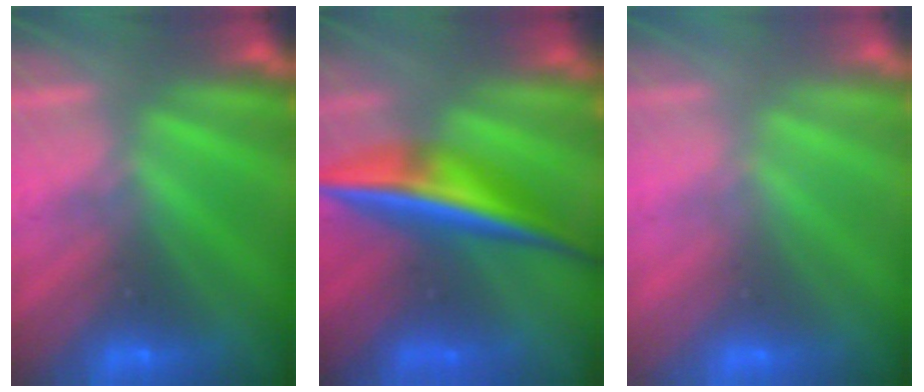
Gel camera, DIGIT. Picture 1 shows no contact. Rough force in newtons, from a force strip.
{"total": 7.3}
{"total": 2.7}